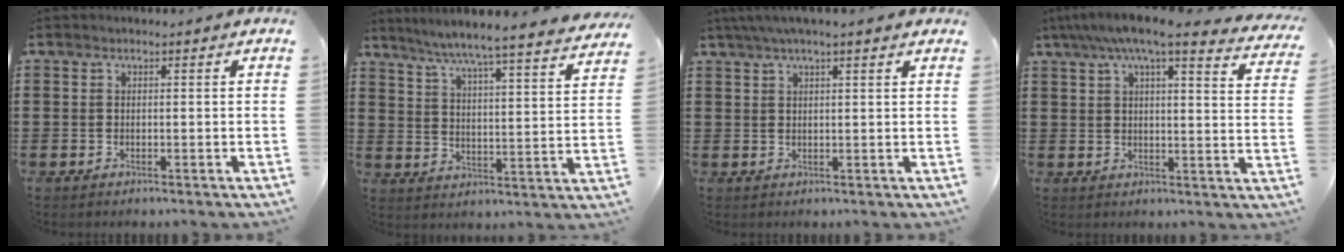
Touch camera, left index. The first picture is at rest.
{"total": 5.8, "force": [5.3, -1.0, 2.1], "torque": [-0.065, -0.041, 0.082]}
{"total": 3.3, "force": [2.4, 0.2, 2.3], "torque": [-0.050, 0.003, 0.043]}
{"total": 7.4, "force": [6.1, 0.5, 4.2], "torque": [-0.094, -0.021, 0.103]}